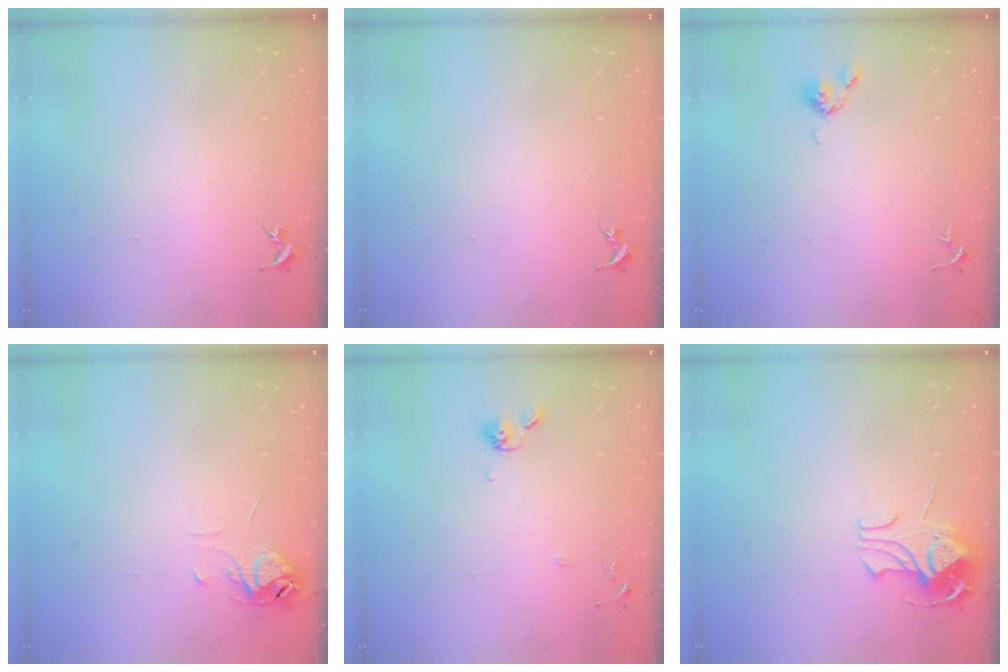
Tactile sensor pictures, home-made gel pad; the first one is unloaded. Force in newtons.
{"total": 0.0}
{"total": 5.2, "press": 5.1, "slide": 0.9}
{"total": 6.4, "press": 6.4, "slide": 0.5}
{"total": 7.9, "press": 7.6, "slide": 2.0}
{"total": 8.9, "press": 8.9, "slide": 0.7}